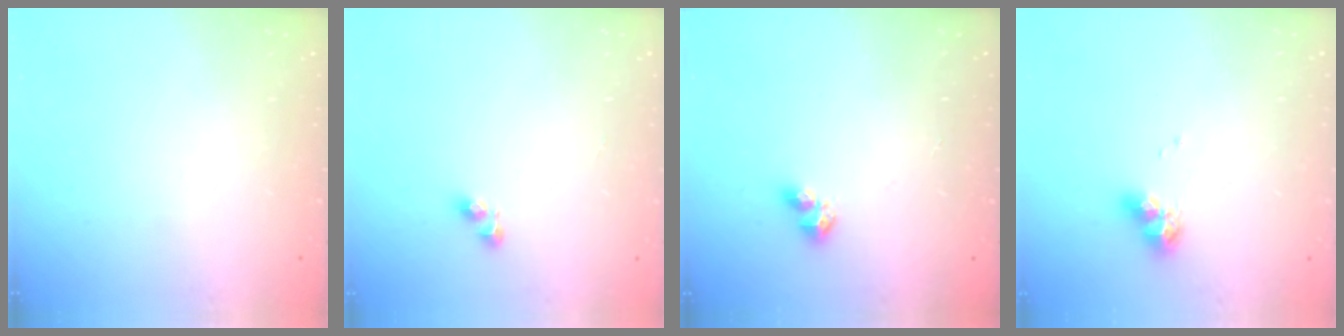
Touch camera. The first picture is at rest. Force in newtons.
{"total": 3.3, "press": 3.3, "slide": 0.3}
{"total": 4.1, "press": 4.0, "slide": 0.7}
{"total": 7.3, "press": 7.2, "slide": 0.4}